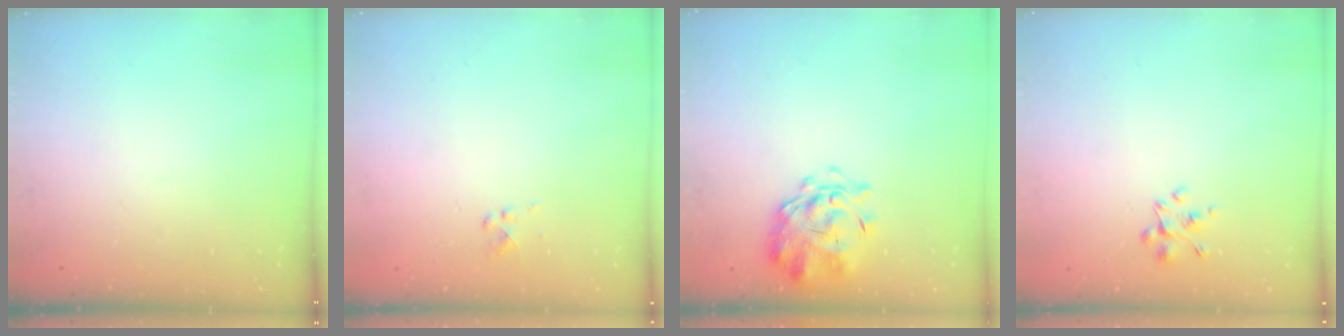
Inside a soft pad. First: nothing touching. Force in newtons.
{"total": 0.9, "press": 0.8, "slide": 0.3}
{"total": 3.7, "press": 3.5, "slide": 1.3}
{"total": 2.4, "press": 2.3, "slide": 0.8}